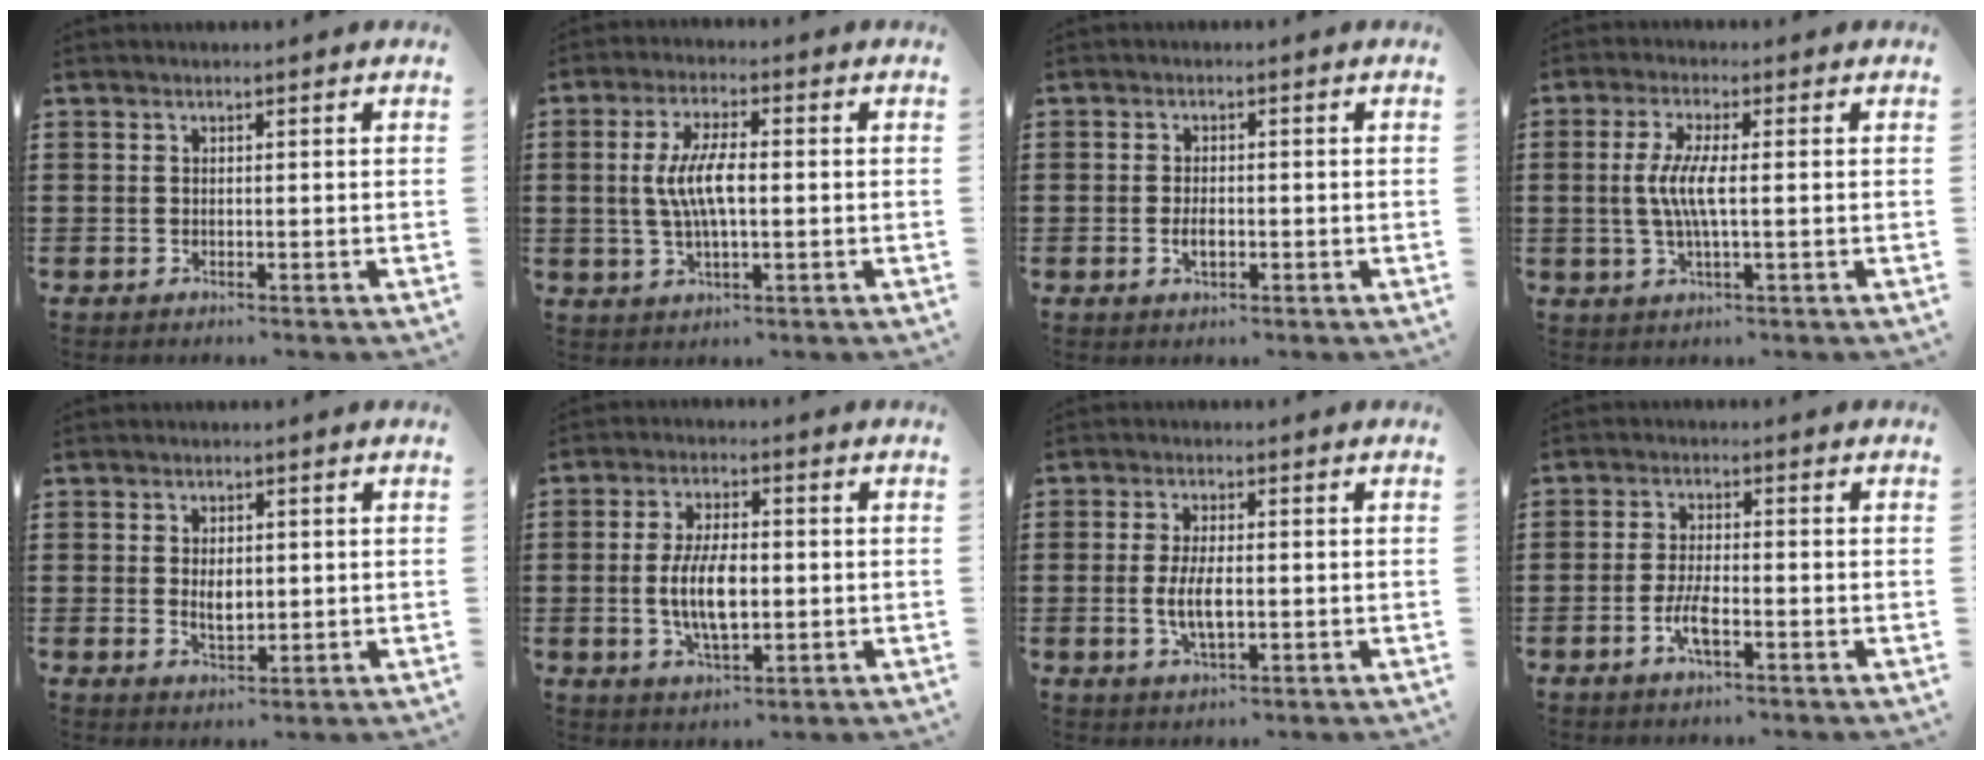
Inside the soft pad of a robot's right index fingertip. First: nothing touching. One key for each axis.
{"total": 7.2, "fx": -0.1, "fy": 2.3, "fz": 6.9, "tx": -0.152, "ty": -0.004, "tz": -0.012}
{"total": 2.3, "fx": -0.6, "fy": 1.0, "fz": 2.0, "tx": -0.039, "ty": -0.002, "tz": -0.009}
{"total": 5.6, "fx": -0.2, "fy": 0.8, "fz": 5.5, "tx": -0.121, "ty": -0.010, "tz": -0.014}
{"total": 3.4, "fx": 0.2, "fy": 1.9, "fz": 2.8, "tx": -0.049, "ty": 0.005, "tz": 0.001}
{"total": 8.2, "fx": -0.7, "fy": 3.4, "fz": 7.4, "tx": -0.152, "ty": -0.008, "tz": -0.020}
{"total": 4.9, "fx": -0.5, "fy": 1.9, "fz": 4.5, "tx": -0.101, "ty": -0.004, "tz": -0.016}
{"total": 4.4, "fx": -1.8, "fy": 1.0, "fz": 3.9, "tx": -0.086, "ty": -0.005, "tz": -0.037}